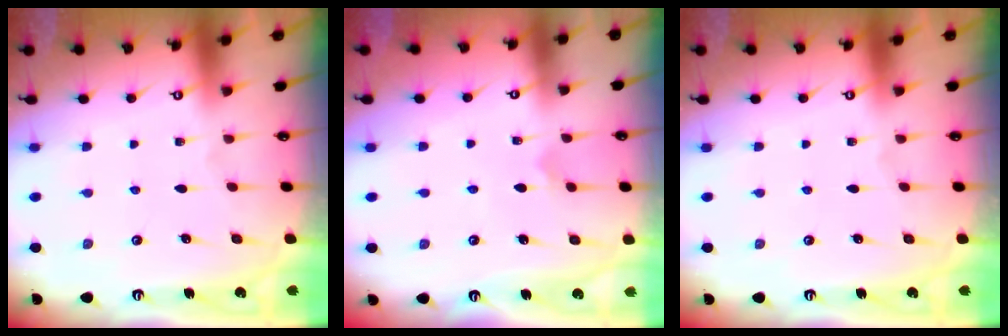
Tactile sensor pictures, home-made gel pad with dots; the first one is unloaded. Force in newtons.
{"total": 3.6, "press": 3.5, "slide": 0.4}
{"total": 0.0}